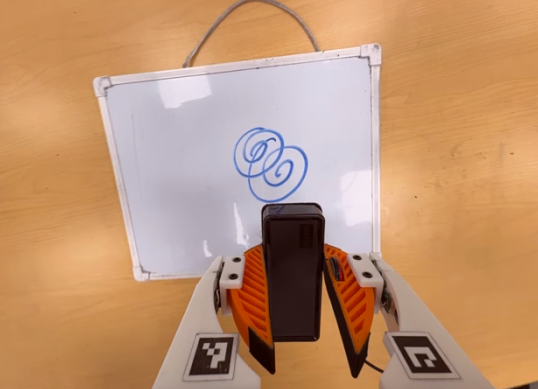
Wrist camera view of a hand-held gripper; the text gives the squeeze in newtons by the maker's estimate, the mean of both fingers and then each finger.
{"total": 6.5, "left": 5.9, "right": 7.2}